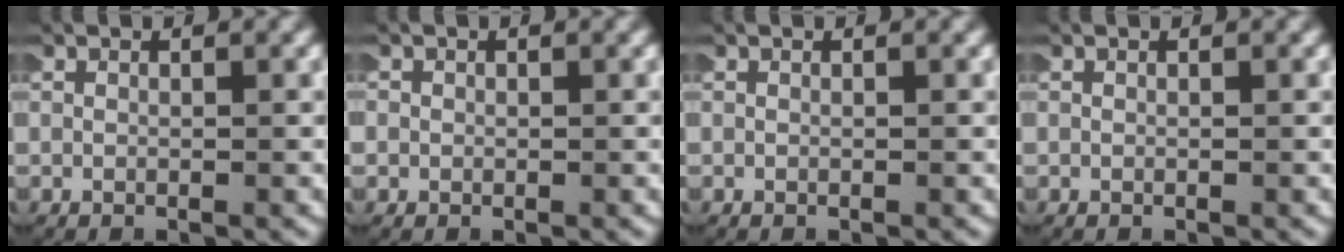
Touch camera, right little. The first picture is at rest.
{"total": 1.0, "force": [0.0, 1.0, 0.0], "torque": [0.000, 0.005, -0.006]}
{"total": 0.0}
{"total": 0.0}